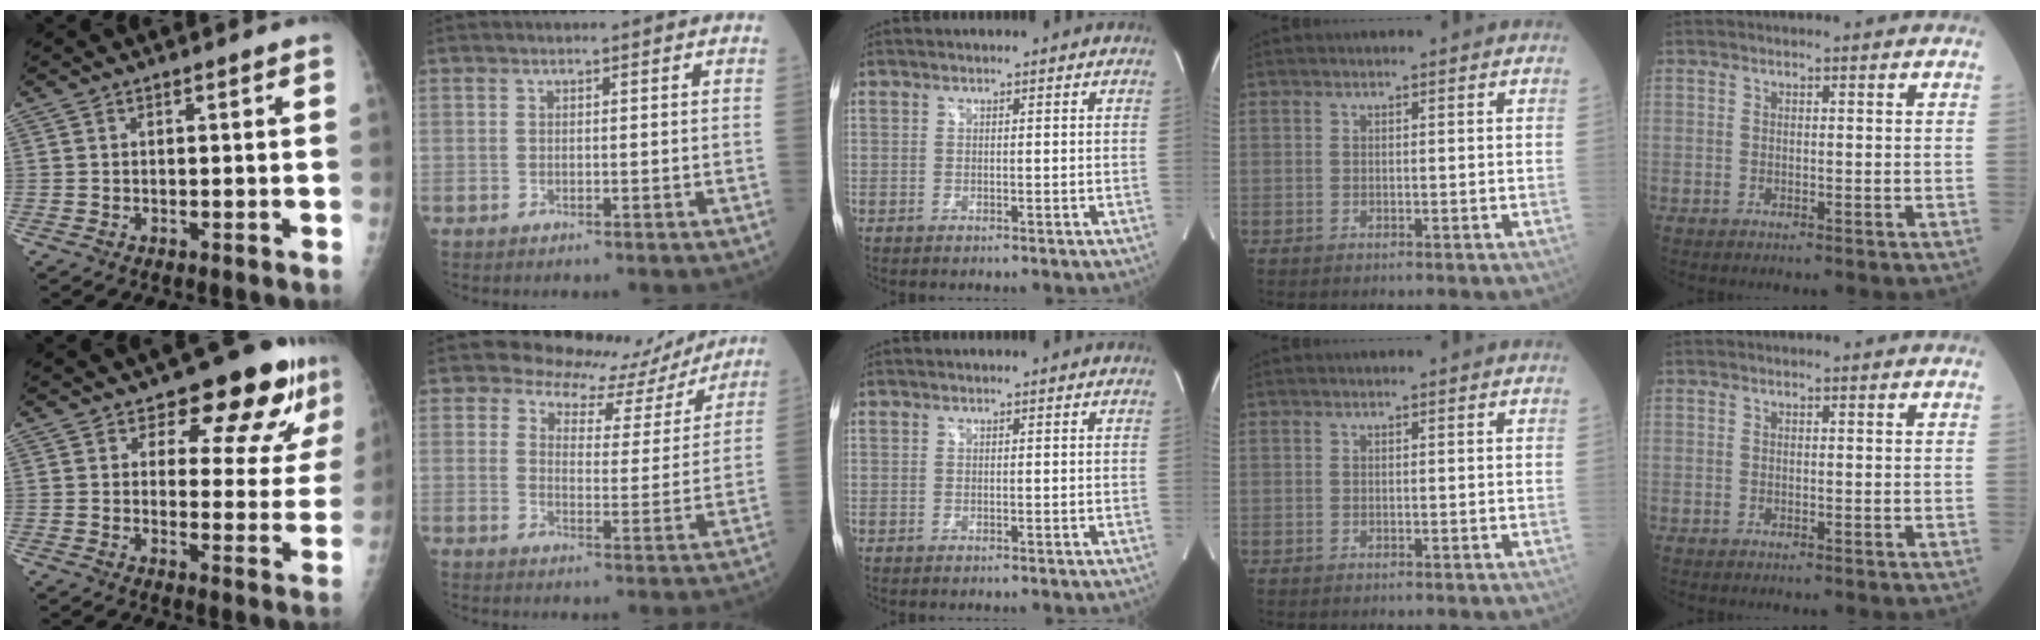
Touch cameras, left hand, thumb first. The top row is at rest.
{"thumb": {"total": 13.7, "force": [9.2, 6.2, 8.1], "torque": [-0.053, -0.056, 0.108]}, "index": {"total": 9.9, "force": [9.1, 3.8, 0.8], "torque": [-0.003, -0.015, 0.103]}}